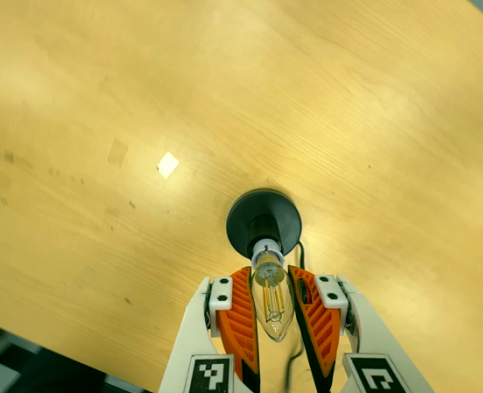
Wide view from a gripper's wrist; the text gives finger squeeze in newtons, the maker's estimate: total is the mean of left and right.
{"total": 13.0, "left": 12.2, "right": 13.7}